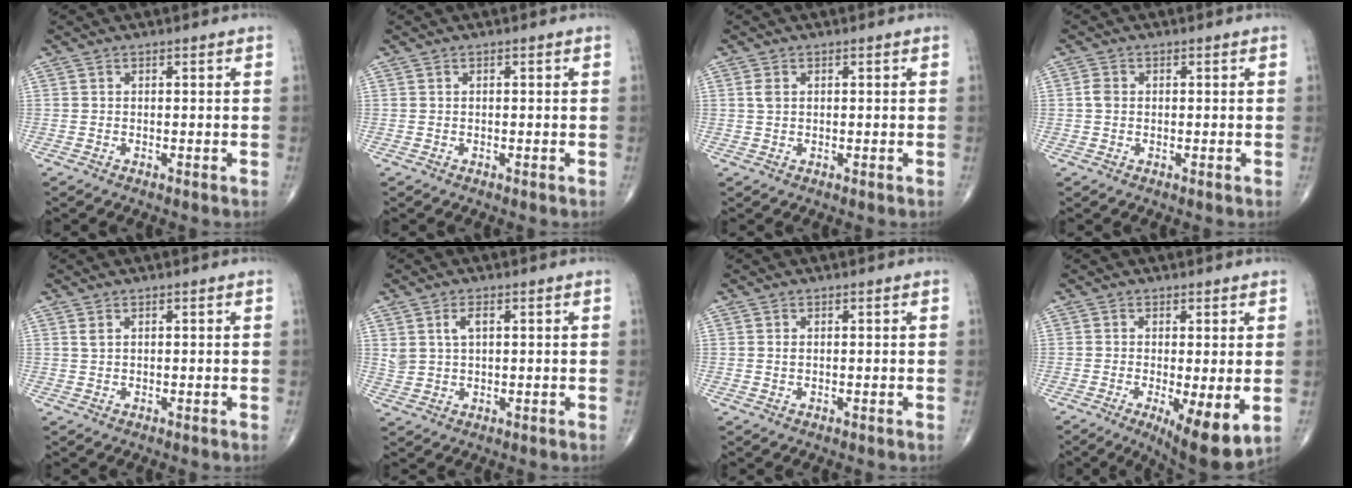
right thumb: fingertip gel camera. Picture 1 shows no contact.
{"total": 0.0}
{"total": 1.5, "force": [0.4, 1.0, 1.0], "torque": [-0.022, 0.002, 0.010]}
{"total": 1.7, "force": [0.0, 1.4, 1.0], "torque": [-0.019, 0.002, -0.001]}
{"total": 0.8, "force": [0.5, 0.3, 0.6], "torque": [-0.012, 0.006, 0.013]}
{"total": 3.8, "force": [1.5, 2.0, 2.9], "torque": [-0.055, -0.002, 0.034]}
{"total": 0.6, "force": [0.2, 0.3, 0.5], "torque": [-0.011, 0.000, 0.004]}
{"total": 9.7, "force": [-2.2, 2.8, 9.0], "torque": [-0.137, -0.026, -0.030]}